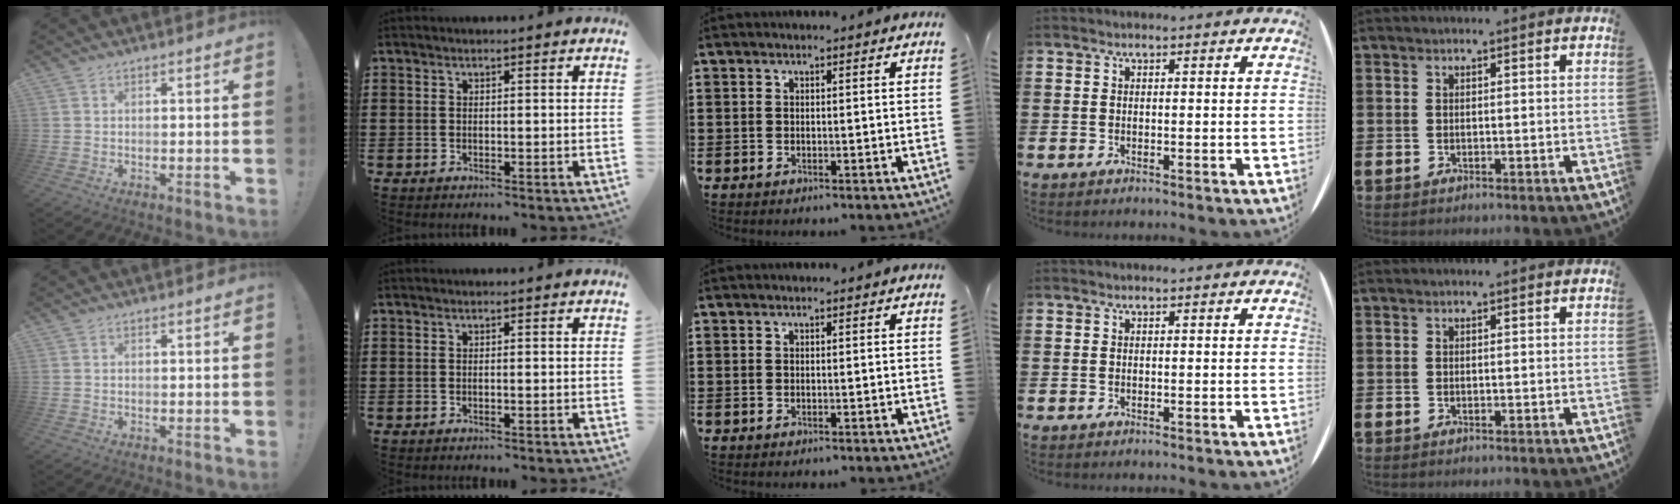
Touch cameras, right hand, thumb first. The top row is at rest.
{}